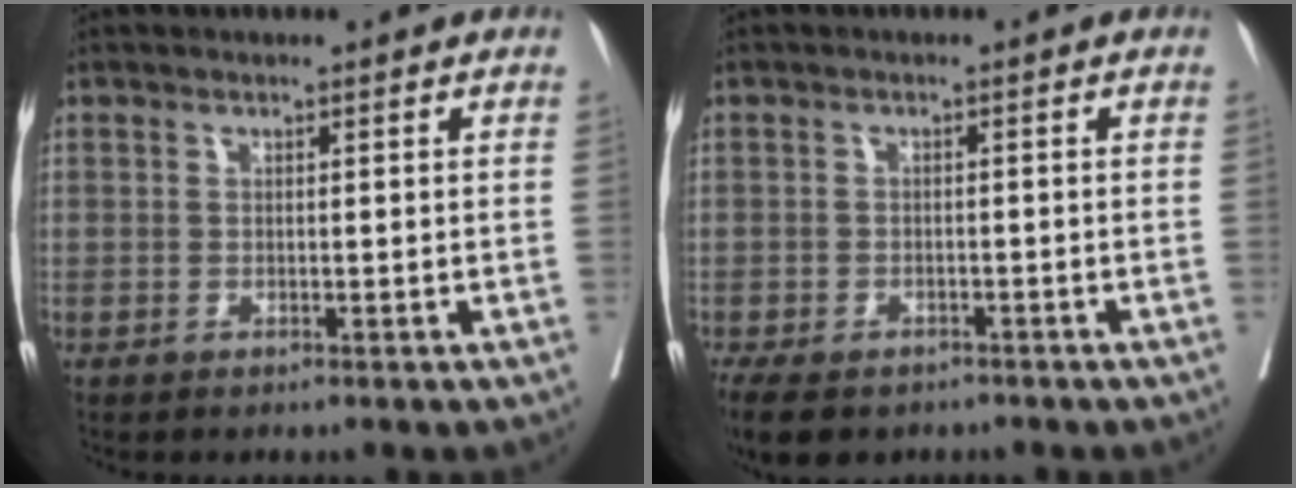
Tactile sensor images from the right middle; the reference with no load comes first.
{"total": 9.9, "force": [-7.0, 5.3, 4.5], "torque": [-0.097, -0.015, -0.096]}